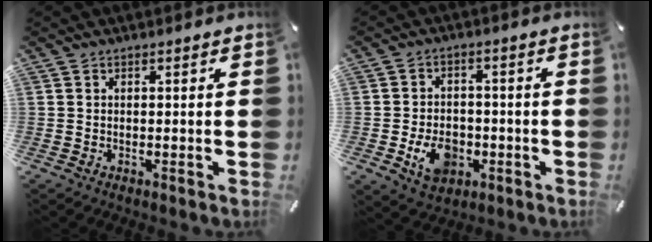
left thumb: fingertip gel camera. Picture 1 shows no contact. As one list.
[{"total": 8.7, "force": [-2.7, 6.5, 5.2], "torque": [-0.092, 0.010, -0.048]}]